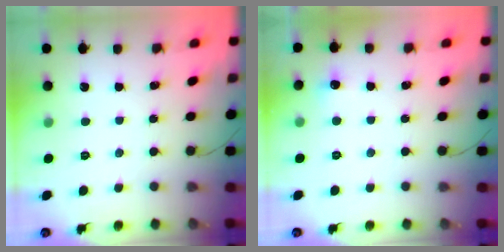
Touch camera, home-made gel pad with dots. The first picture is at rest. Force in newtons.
{"total": 4.8, "press": 4.5, "slide": 1.4}